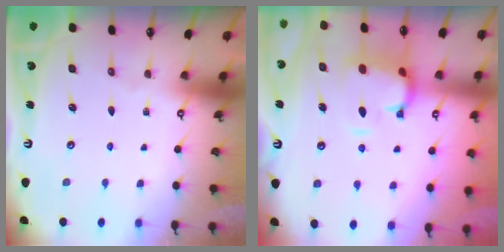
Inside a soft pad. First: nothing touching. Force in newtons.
{"total": 4.0, "press": 3.7, "slide": 1.5}